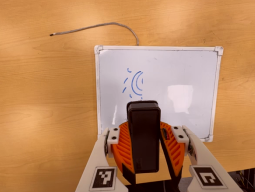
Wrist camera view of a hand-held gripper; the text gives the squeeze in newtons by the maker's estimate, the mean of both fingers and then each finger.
{"total": 9.3, "left": 9.1, "right": 9.5}